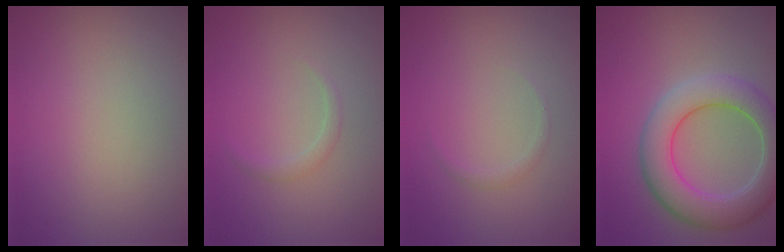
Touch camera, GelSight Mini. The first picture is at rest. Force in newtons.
{"total": 0.9, "press": 0.9, "slide": 0.1}
{"total": 0.6, "press": 0.6, "slide": 0.0}
{"total": 6.6, "press": 6.6, "slide": 0.4}